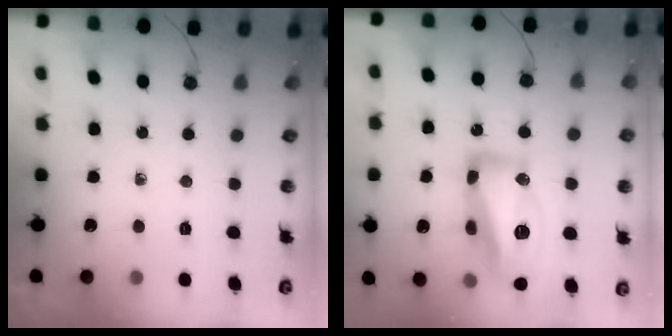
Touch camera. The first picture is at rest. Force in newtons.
{"total": 17.8, "press": 17.7, "slide": 1.0}